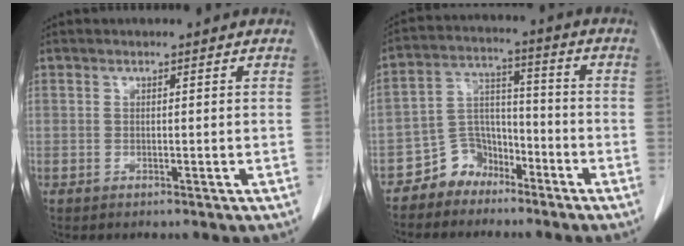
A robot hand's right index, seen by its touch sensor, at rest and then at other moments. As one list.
[{"total": 7.2, "force": [-5.3, 4.8, 1.0], "torque": [-0.016, 0.029, -0.096]}]